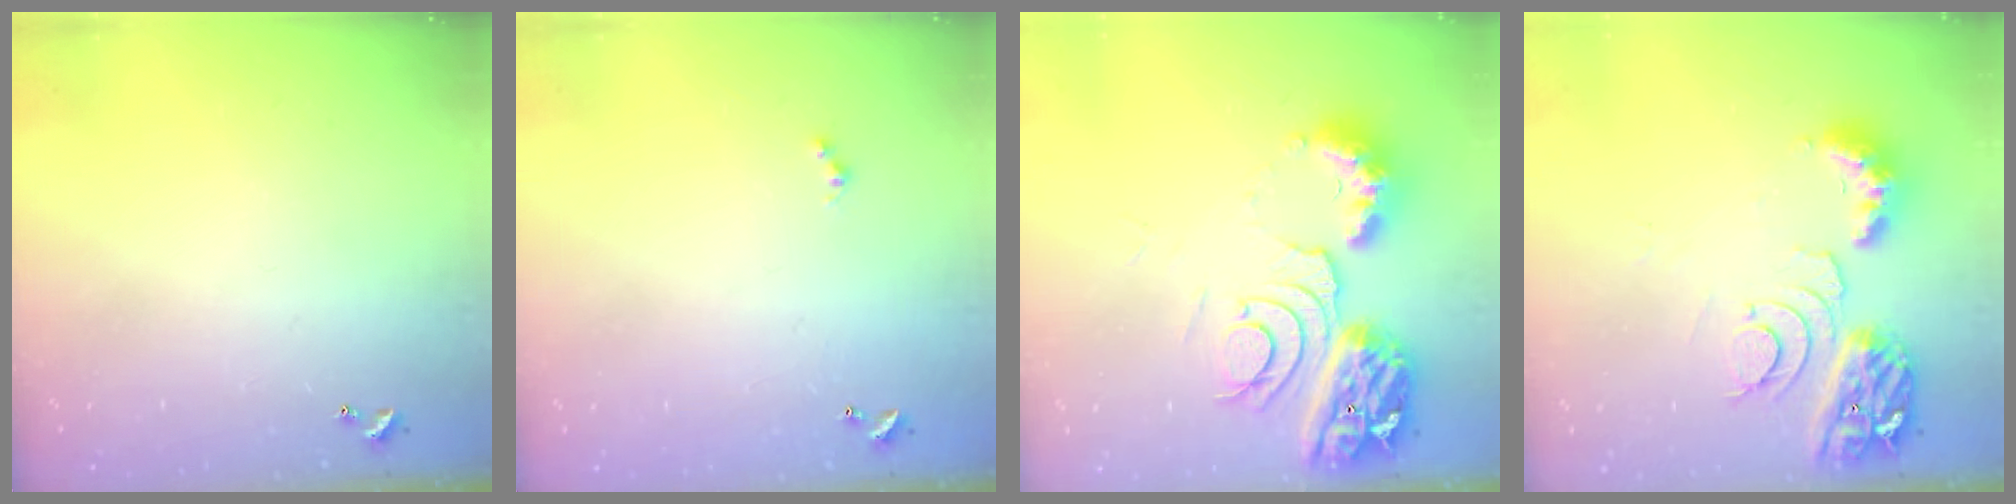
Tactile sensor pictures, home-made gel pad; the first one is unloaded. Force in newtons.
{"total": 0.8, "press": 0.5, "slide": 0.5}
{"total": 14.1, "press": 14.1, "slide": 1.5}
{"total": 10.1, "press": 10.0, "slide": 1.2}